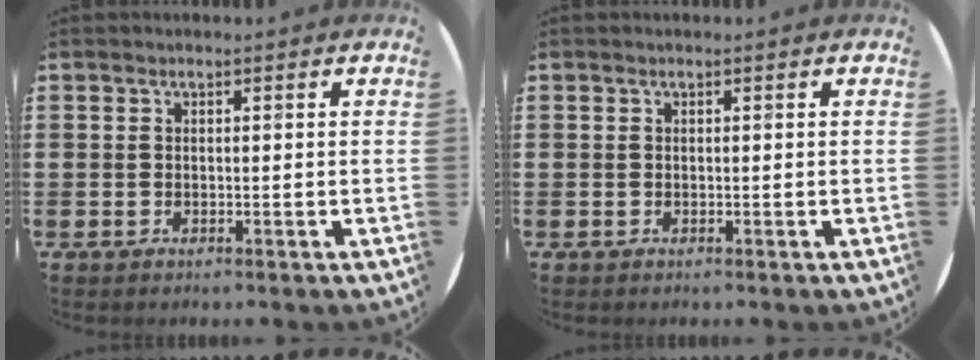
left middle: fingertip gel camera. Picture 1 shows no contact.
{"total": 0.0}